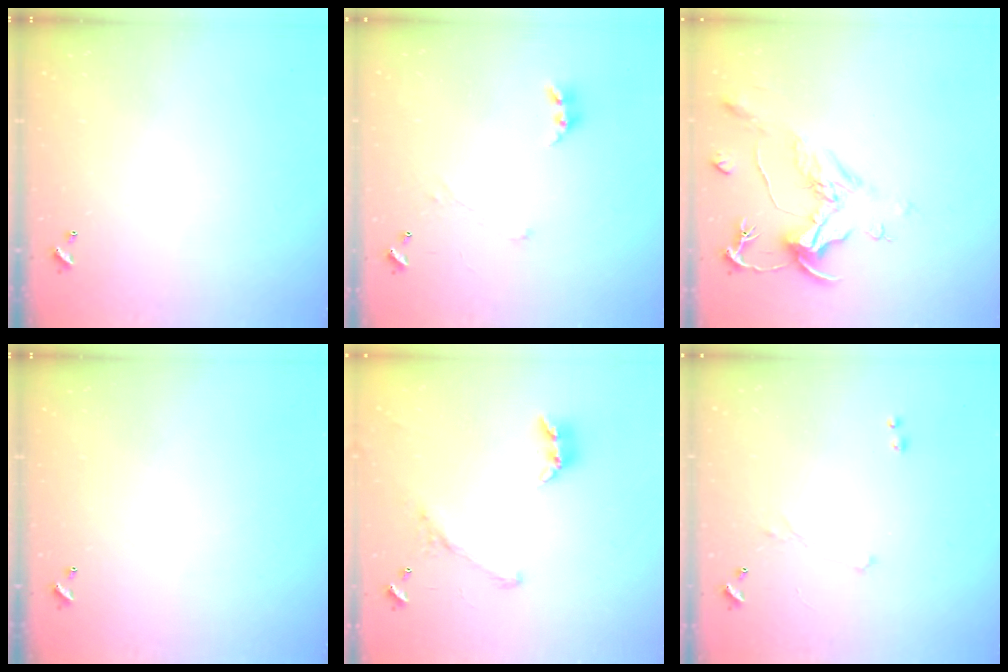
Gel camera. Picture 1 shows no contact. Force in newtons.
{"total": 0.7, "press": 0.0, "slide": 0.7}
{"total": 2.1, "press": 1.7, "slide": 1.3}
{"total": 0.0}
{"total": 1.2, "press": 0.5, "slide": 1.1}
{"total": 0.7, "press": 0.3, "slide": 0.6}